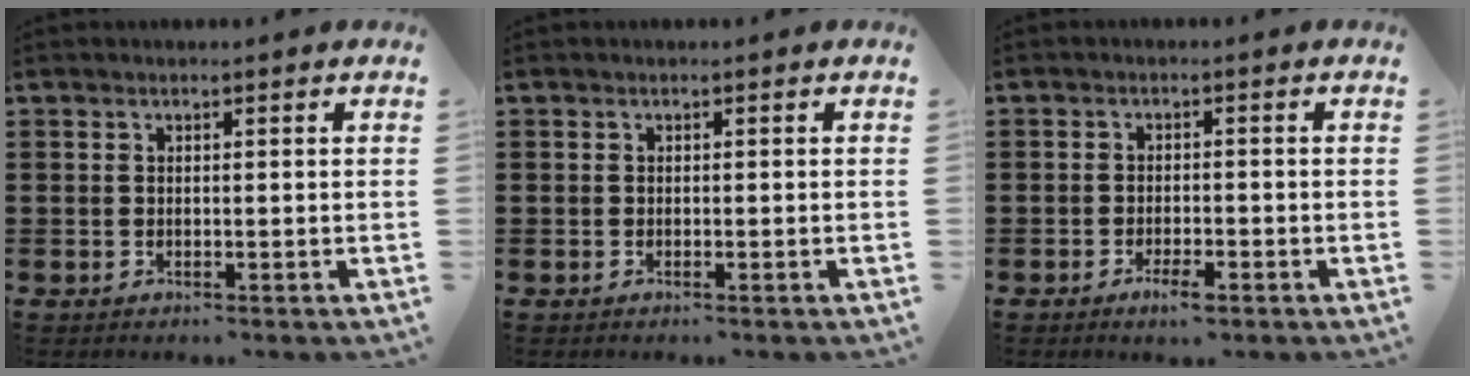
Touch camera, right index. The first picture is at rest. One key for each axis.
{"total": 0.0}
{"total": 2.7, "fx": -1.7, "fy": 0.6, "fz": 2.0, "tx": -0.042, "ty": -0.006, "tz": -0.030}